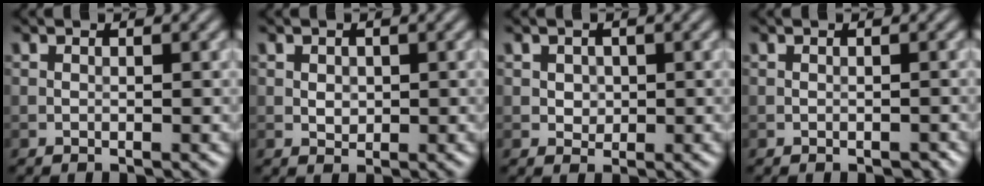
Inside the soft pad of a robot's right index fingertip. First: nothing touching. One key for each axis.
{"total": 1.1, "fx": 0.2, "fy": 0.9, "fz": 0.6, "tx": -0.011, "ty": -0.003, "tz": 0.005}
{"total": 1.2, "fx": 0.2, "fy": 1.1, "fz": 0.5, "tx": -0.008, "ty": -0.001, "tz": 0.007}
{"total": 0.6, "fx": -0.3, "fy": 0.3, "fz": 0.3, "tx": -0.004, "ty": -0.002, "tz": -0.003}